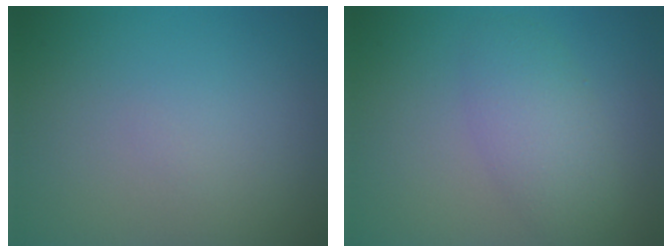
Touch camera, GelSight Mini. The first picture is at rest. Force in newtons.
{"total": 3.5, "press": 3.5, "slide": 0.1}